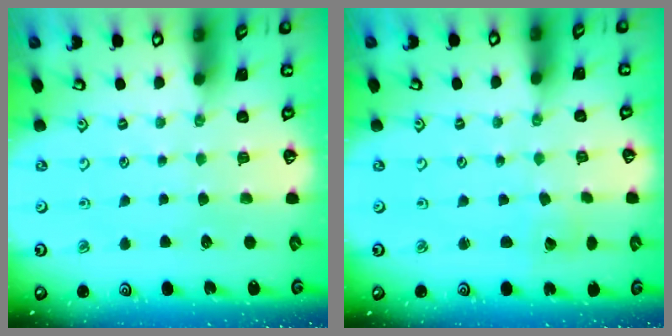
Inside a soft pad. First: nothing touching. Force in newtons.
{"total": 1.6, "press": 1.6, "slide": 0.2}